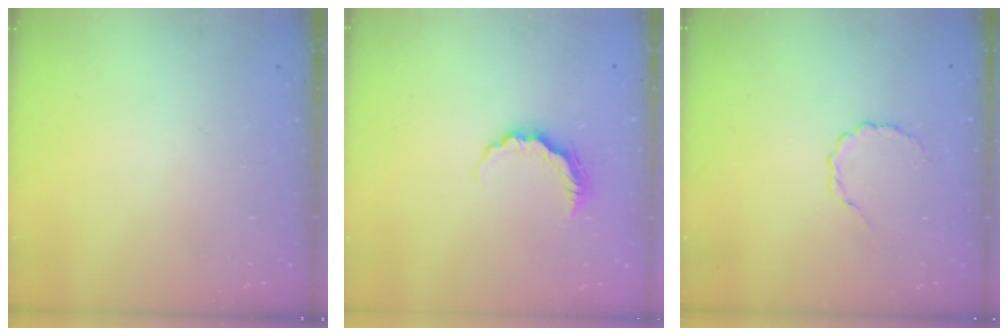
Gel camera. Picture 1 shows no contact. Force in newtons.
{"total": 5.8, "press": 5.8, "slide": 0.5}
{"total": 2.6, "press": 2.5, "slide": 0.9}